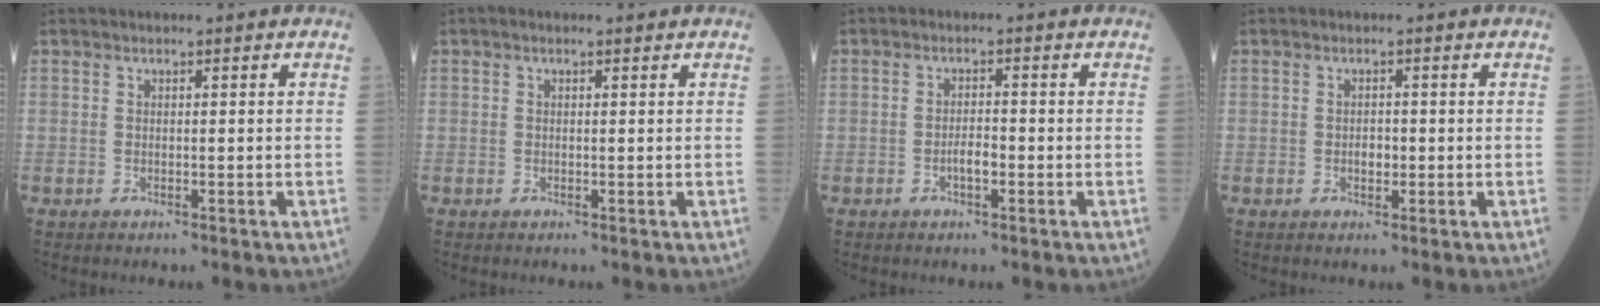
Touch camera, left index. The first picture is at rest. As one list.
[{"total": 0.6, "force": [0.3, 0.3, 0.4], "torque": [-0.014, 0.001, 0.002]}, {"total": 2.1, "force": [-0.9, 0.7, 1.8], "torque": [-0.032, 0.004, -0.017]}, {"total": 1.7, "force": [-0.4, 1.0, 1.2], "torque": [-0.021, 0.002, -0.005]}]